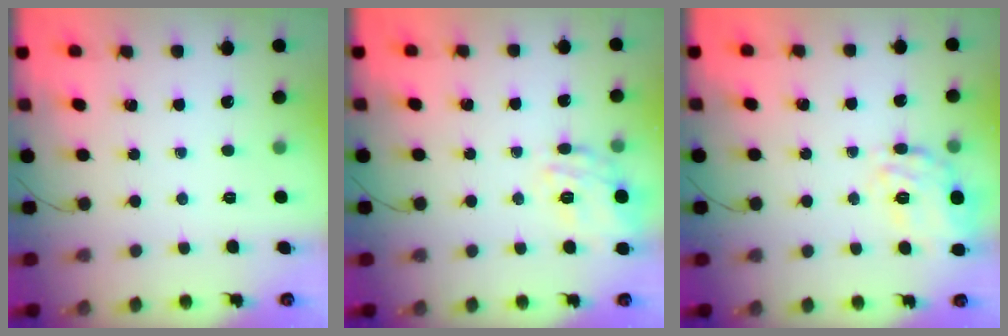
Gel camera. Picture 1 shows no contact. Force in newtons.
{"total": 15.9, "press": 15.9, "slide": 0.7}
{"total": 14.4, "press": 14.2, "slide": 2.2}